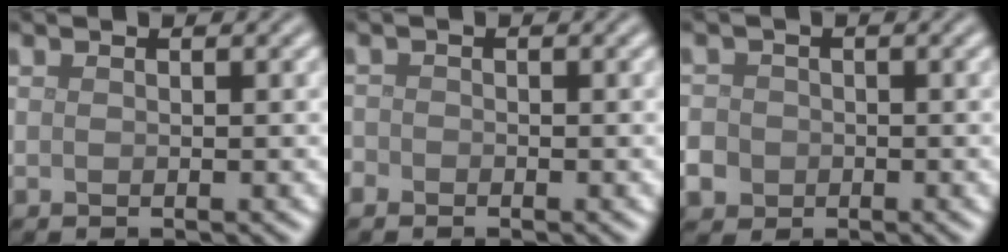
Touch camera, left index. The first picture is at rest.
{"total": 0.9, "force": [-0.6, 0.7, 0.0], "torque": [0.005, -0.001, -0.014]}
{"total": 5.6, "force": [-2.2, 4.8, 1.7], "torque": [-0.042, -0.010, -0.061]}